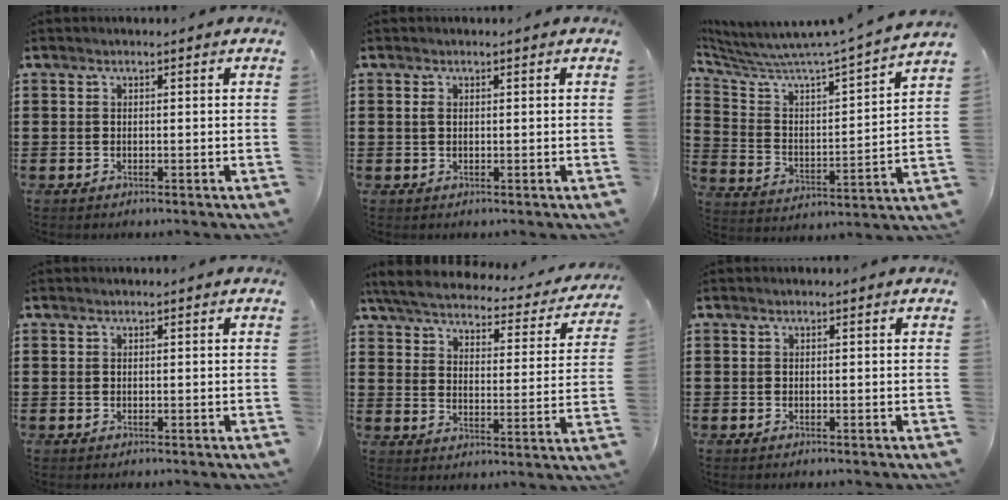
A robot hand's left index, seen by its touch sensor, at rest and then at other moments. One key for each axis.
{"total": 1.1, "fx": 0.3, "fy": 0.6, "fz": 0.9, "tx": -0.019, "ty": 0.005, "tz": 0.005}
{"total": 5.8, "fx": 5.5, "fy": -0.5, "fz": 1.8, "tx": -0.067, "ty": -0.061, "tz": 0.081}
{"total": 0.0}
{"total": 4.5, "fx": 4.2, "fy": 0.5, "fz": 1.5, "tx": -0.053, "ty": -0.028, "tz": 0.068}
{"total": 0.0}